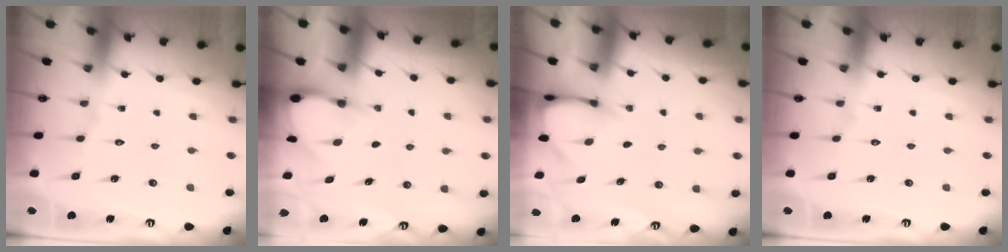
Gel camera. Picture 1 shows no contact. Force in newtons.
{"total": 2.9, "press": 2.9, "slide": 0.3}
{"total": 3.2, "press": 3.2, "slide": 0.3}
{"total": 0.0}